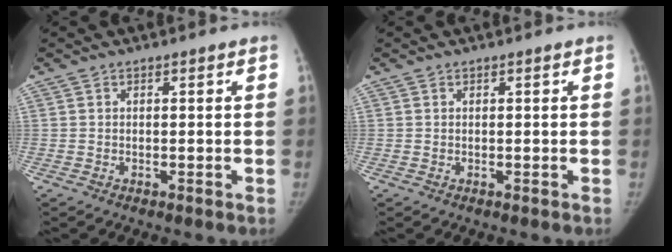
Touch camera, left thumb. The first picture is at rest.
{"total": 0.0}